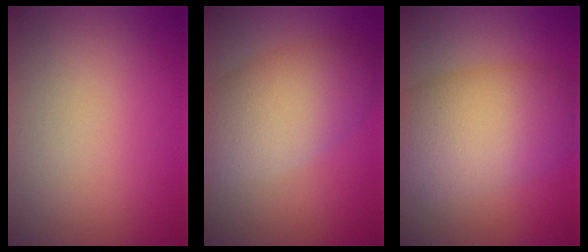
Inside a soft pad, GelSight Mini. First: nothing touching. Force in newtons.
{"total": 7.3, "press": 7.3, "slide": 0.4}
{"total": 10.2, "press": 10.2, "slide": 0.4}